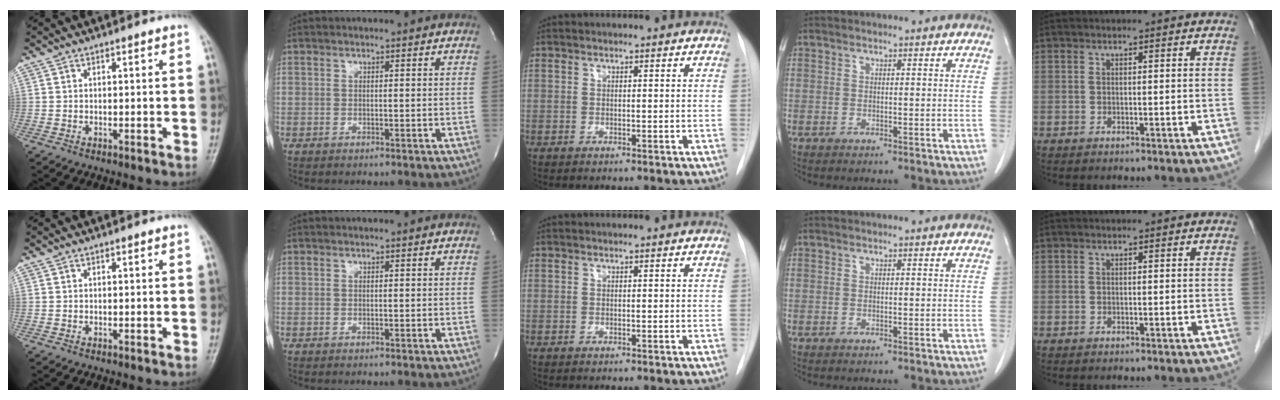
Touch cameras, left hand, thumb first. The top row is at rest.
{}